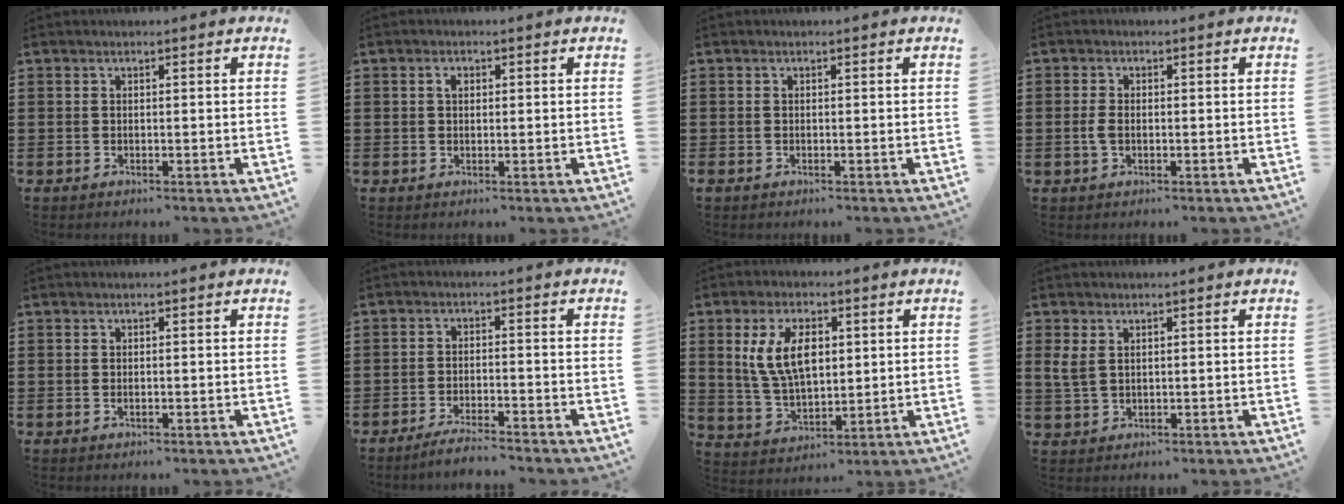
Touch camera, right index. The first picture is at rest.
{"total": 1.4, "force": [0.4, 0.9, 1.0], "torque": [-0.021, 0.007, 0.006]}
{"total": 0.0}
{"total": 2.1, "force": [-0.3, 1.1, 1.8], "torque": [-0.043, -0.002, -0.009]}
{"total": 0.0}
{"total": 3.2, "force": [-3.1, -0.2, 0.9], "torque": [-0.015, 0.001, -0.062]}
{"total": 8.9, "force": [2.3, 4.8, 7.2], "torque": [-0.163, 0.009, 0.038]}
{"total": 2.8, "force": [1.1, 1.6, 2.0], "torque": [-0.052, 0.001, 0.019]}